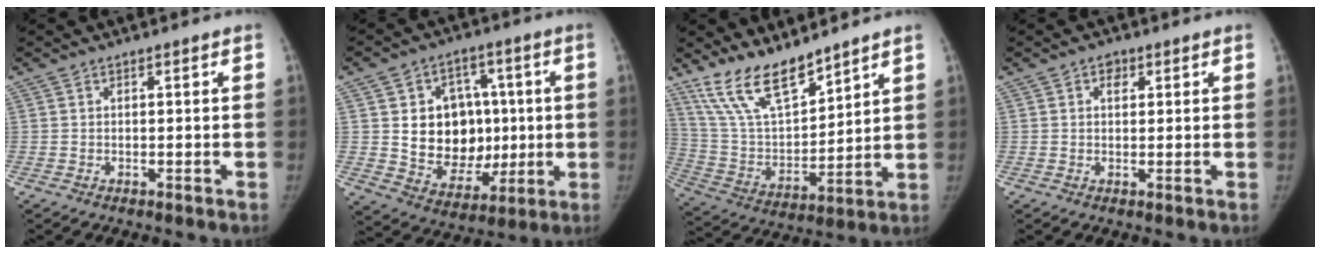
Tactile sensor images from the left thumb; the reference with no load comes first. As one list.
[{"total": 16.3, "force": [0.9, 12.8, 10.1], "torque": [-0.095, 0.004, 0.035]}, {"total": 15.0, "force": [12.0, 4.9, 7.6], "torque": [-0.118, -0.066, 0.240]}, {"total": 2.1, "force": [0.9, 1.5, 1.1], "torque": [-0.005, 0.000, 0.010]}]